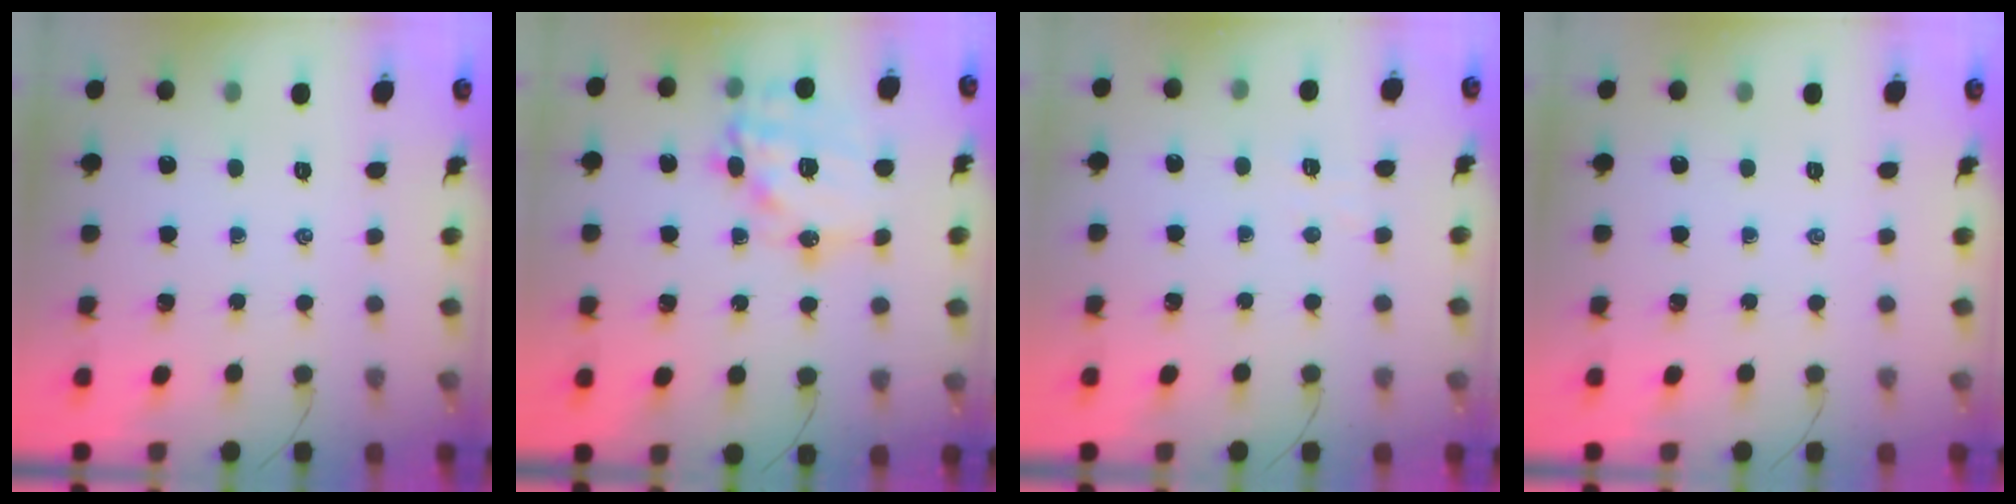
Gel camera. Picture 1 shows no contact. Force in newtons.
{"total": 18.3, "press": 18.0, "slide": 3.5}
{"total": 2.6, "press": 2.5, "slide": 0.8}
{"total": 0.0}